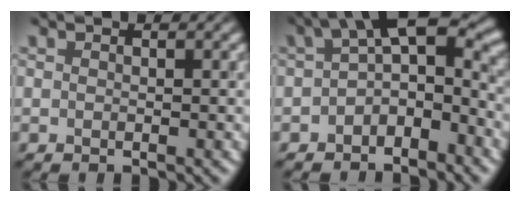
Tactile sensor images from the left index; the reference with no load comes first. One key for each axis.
{"total": 5.0, "fx": -0.9, "fy": 2.8, "fz": 4.1, "tx": -0.050, "ty": 0.019, "tz": -0.035}